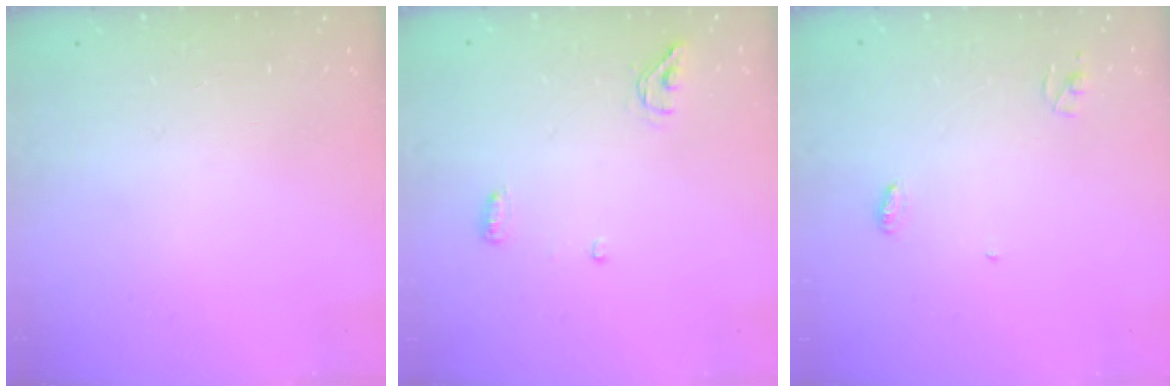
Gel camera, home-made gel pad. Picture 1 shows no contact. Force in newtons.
{"total": 5.6, "press": 5.5, "slide": 1.0}
{"total": 3.4, "press": 3.4, "slide": 0.3}